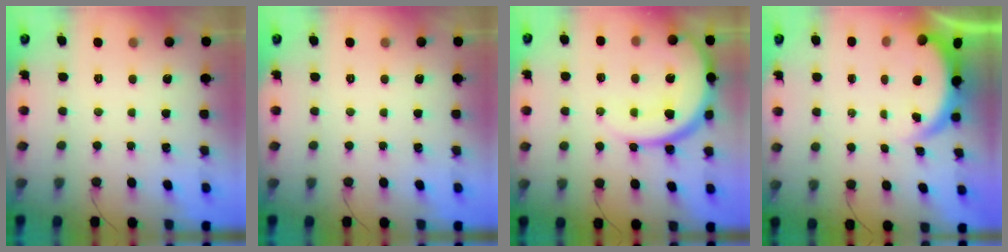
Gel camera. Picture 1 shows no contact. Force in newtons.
{"total": 0.0}
{"total": 15.0, "press": 14.9, "slide": 1.2}
{"total": 3.8, "press": 3.8, "slide": 0.1}